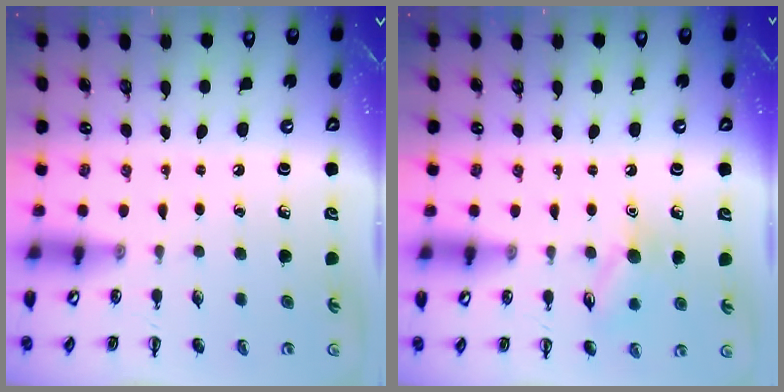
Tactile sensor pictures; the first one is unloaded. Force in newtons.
{"total": 8.5, "press": 8.5, "slide": 1.1}